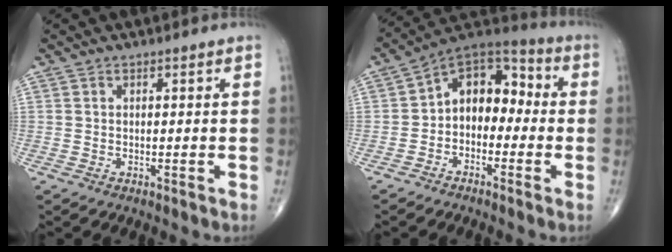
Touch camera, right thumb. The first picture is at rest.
{"total": 11.2, "force": [-1.2, 7.8, 7.9], "torque": [-0.077, 0.049, -0.043]}